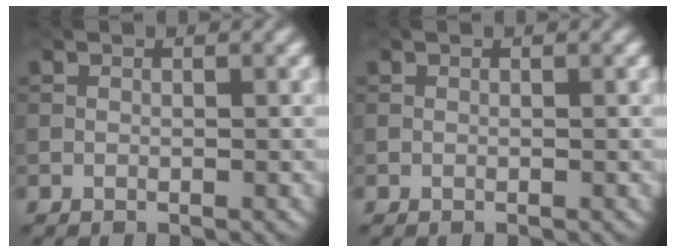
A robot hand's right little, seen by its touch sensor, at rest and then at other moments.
{"total": 0.0}